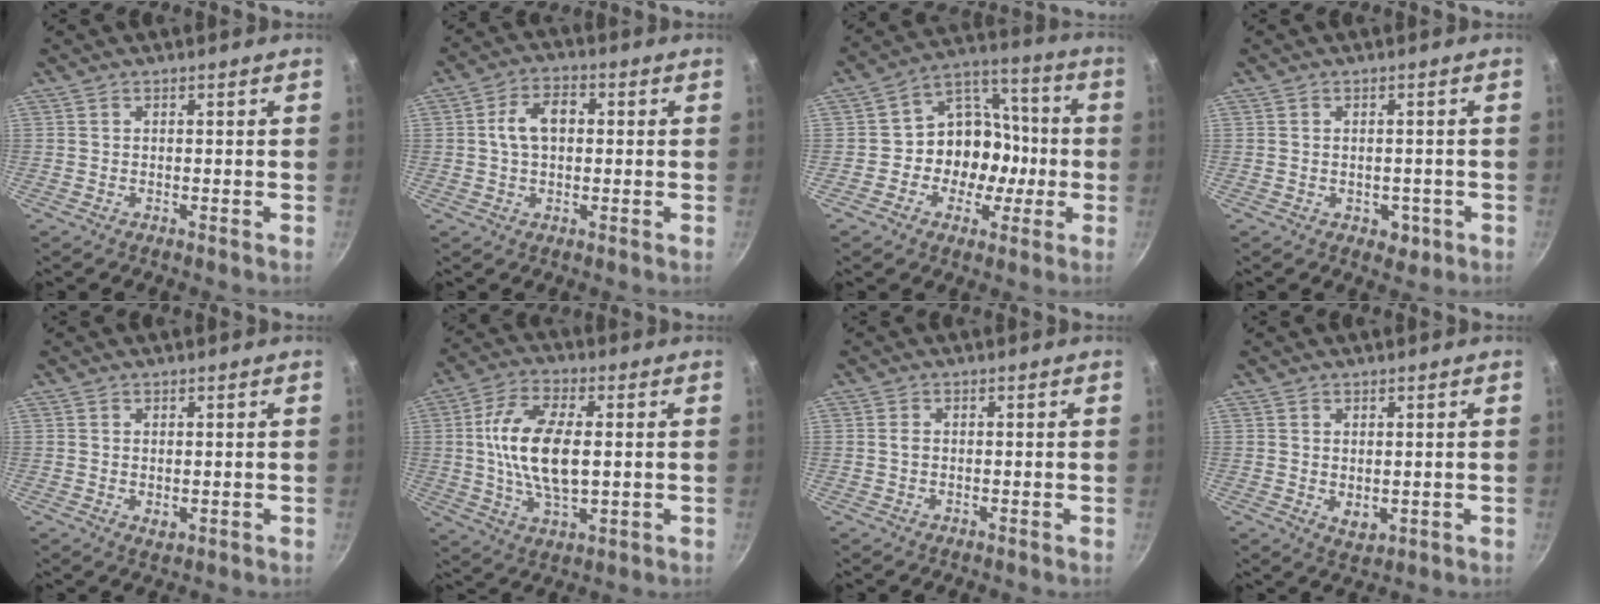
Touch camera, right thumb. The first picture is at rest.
{"total": 7.4, "force": [0.7, 4.8, 5.5], "torque": [-0.081, 0.018, 0.004]}
{"total": 13.4, "force": [-2.4, 11.1, 7.2], "torque": [-0.058, 0.046, -0.047]}
{"total": 3.5, "force": [-1.1, 2.5, 2.2], "torque": [-0.017, 0.007, -0.007]}
{"total": 2.0, "force": [0.3, 1.3, 1.5], "torque": [-0.023, -0.005, 0.005]}
{"total": 14.8, "force": [1.0, 7.2, 12.9], "torque": [-0.241, 0.009, 0.015]}
{"total": 1.3, "force": [0.1, 1.0, 0.8], "torque": [-0.013, 0.002, 0.000]}
{"total": 3.5, "force": [0.5, 2.3, 2.5], "torque": [-0.037, -0.014, 0.013]}